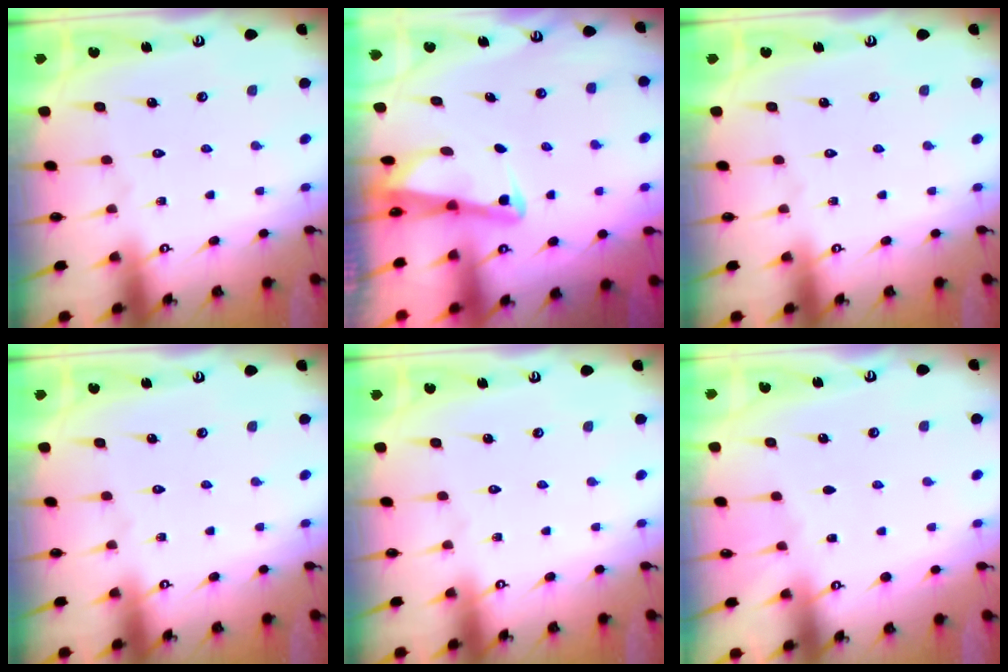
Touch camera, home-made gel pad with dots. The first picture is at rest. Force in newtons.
{"total": 2.9, "press": 2.9, "slide": 0.4}
{"total": 0.0}
{"total": 0.0}
{"total": 0.0}
{"total": 0.0}